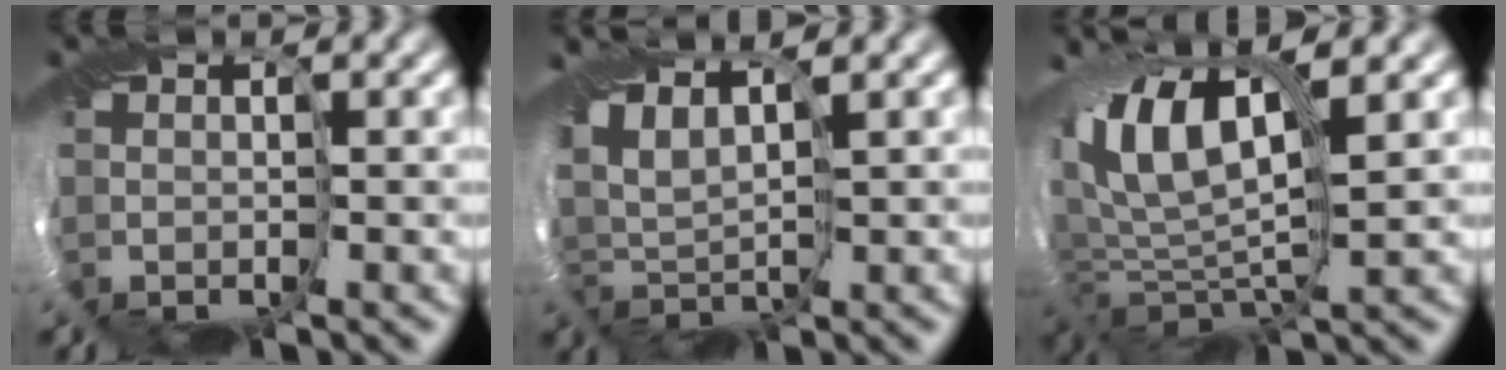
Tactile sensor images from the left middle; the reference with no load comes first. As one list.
[{"total": 4.4, "force": [0.4, 2.4, 3.7], "torque": [-0.078, -0.001, 0.008]}, {"total": 10.3, "force": [3.0, 4.3, 8.9], "torque": [-0.189, 0.007, 0.053]}]